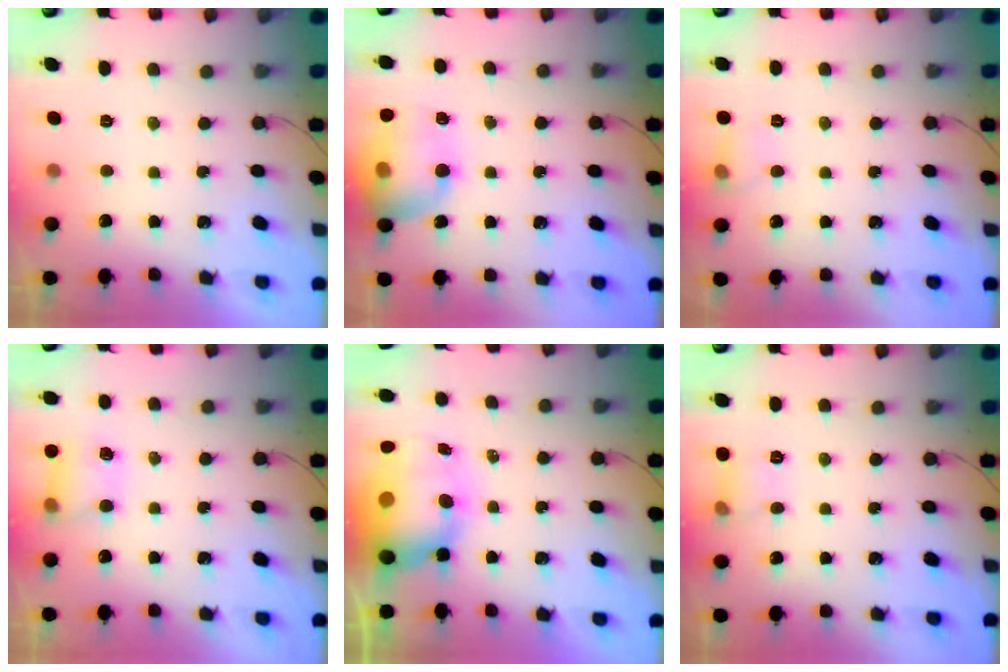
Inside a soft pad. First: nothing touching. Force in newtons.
{"total": 16.6, "press": 16.5, "slide": 2.0}
{"total": 6.9, "press": 6.5, "slide": 2.1}
{"total": 5.4, "press": 5.3, "slide": 0.6}
{"total": 17.1, "press": 15.0, "slide": 8.2}
{"total": 7.5, "press": 7.4, "slide": 1.3}